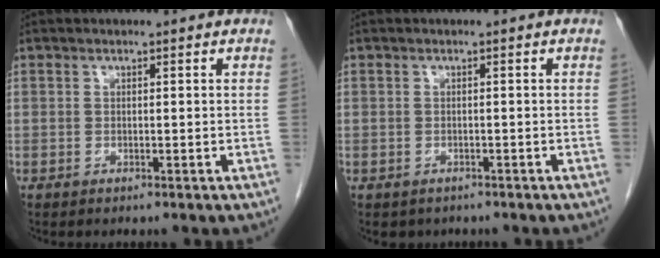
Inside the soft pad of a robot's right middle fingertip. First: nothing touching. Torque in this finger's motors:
{"motor_torque": [0.06, -0.04, -0.02, 0.00]}